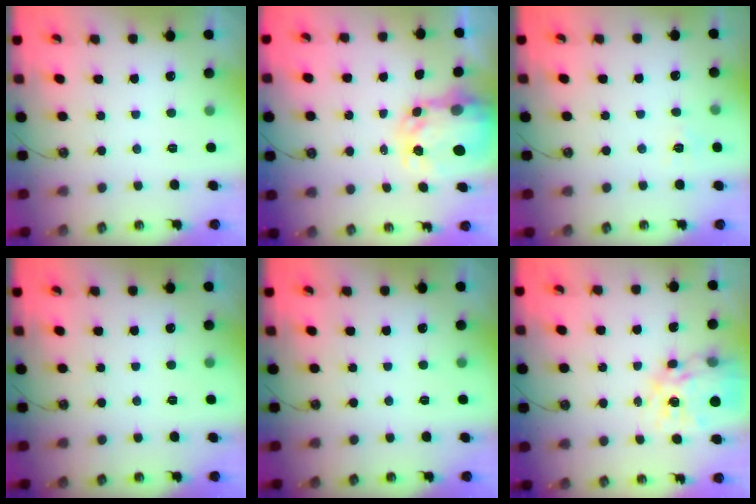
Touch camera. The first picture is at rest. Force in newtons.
{"total": 6.5, "press": 6.5, "slide": 0.7}
{"total": 7.0, "press": 7.0, "slide": 0.7}
{"total": 0.0}
{"total": 0.0}
{"total": 16.7, "press": 16.6, "slide": 1.7}